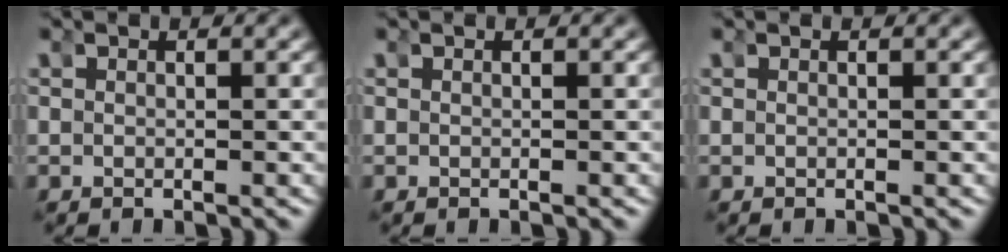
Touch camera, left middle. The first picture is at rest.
{"total": 0.0}
{"total": 0.0}